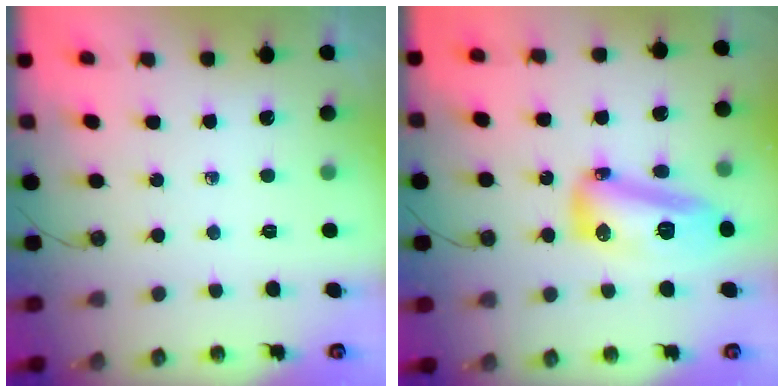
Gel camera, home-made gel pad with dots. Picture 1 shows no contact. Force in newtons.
{"total": 14.4, "press": 14.3, "slide": 1.6}